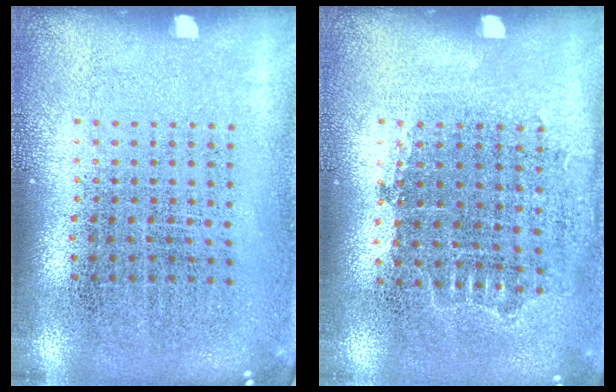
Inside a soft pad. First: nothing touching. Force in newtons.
{"total": 0.8, "press": 0.7, "slide": 0.3}